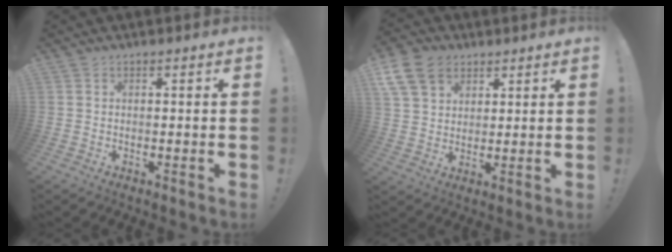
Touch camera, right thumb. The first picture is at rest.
{"total": 11.9, "force": [6.0, 8.5, 5.8], "torque": [-0.109, -0.022, 0.122]}